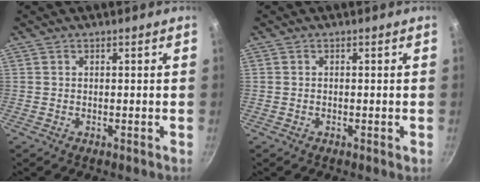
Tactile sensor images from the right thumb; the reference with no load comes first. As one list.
[{"total": 0.5, "force": [-0.3, 0.2, 0.4], "torque": [-0.007, 0.002, -0.006]}]